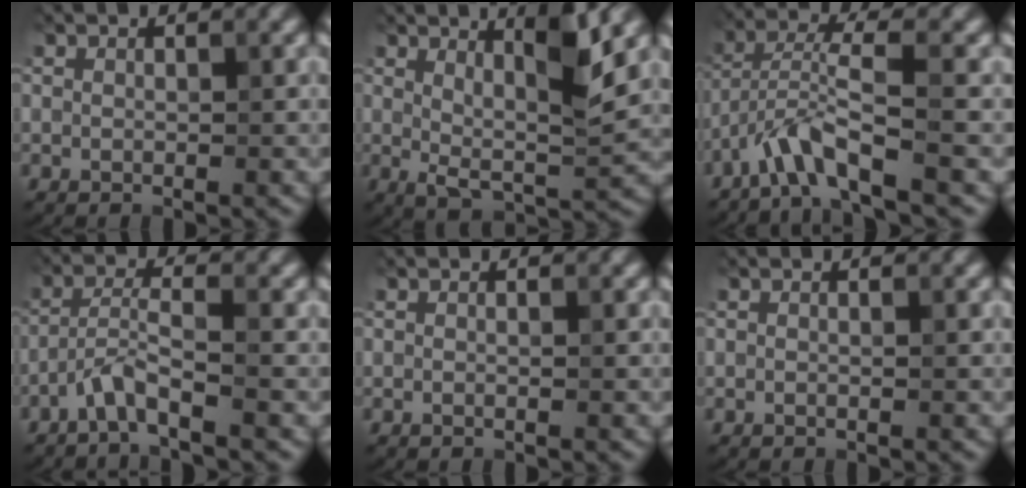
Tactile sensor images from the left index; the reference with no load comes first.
{"total": 5.3, "force": [2.0, 1.1, 4.8], "torque": [-0.080, -0.009, 0.035]}
{"total": 4.4, "force": [-3.0, 0.2, 3.3], "torque": [-0.064, 0.018, -0.064]}
{"total": 3.0, "force": [-2.1, 0.0, 2.1], "torque": [-0.044, 0.013, -0.051]}
{"total": 0.0}
{"total": 0.0}